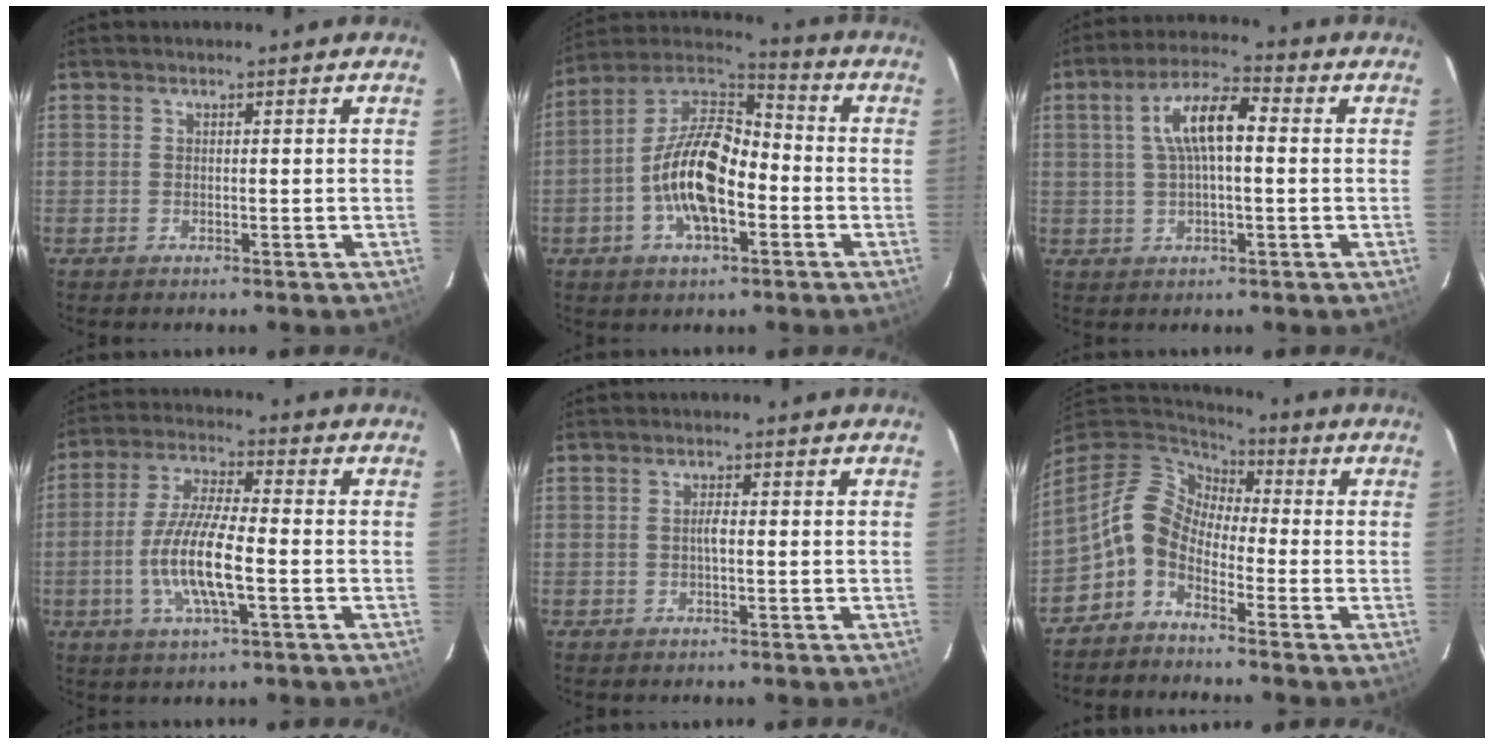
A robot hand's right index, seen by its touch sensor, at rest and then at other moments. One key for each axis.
{"total": 15.2, "fx": -4.3, "fy": 7.1, "fz": 12.7, "tx": -0.250, "ty": 0.009, "tz": -0.085}
{"total": 8.8, "fx": 1.2, "fy": 3.0, "fz": 8.2, "tx": -0.154, "ty": 0.021, "tz": 0.022}
{"total": 11.7, "fx": -3.0, "fy": 2.3, "fz": 11.1, "tx": -0.226, "ty": -0.003, "tz": -0.061}
{"total": 1.5, "fx": -0.2, "fy": 0.4, "fz": 1.4, "tx": -0.026, "ty": 0.003, "tz": -0.005}
{"total": 8.9, "fx": -3.4, "fy": 6.0, "fz": 5.6, "tx": -0.107, "ty": 0.018, "tz": -0.086}